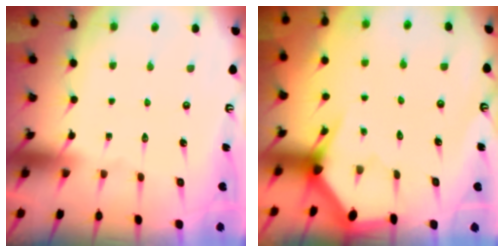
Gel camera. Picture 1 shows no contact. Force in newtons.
{"total": 3.2, "press": 3.2, "slide": 0.1}